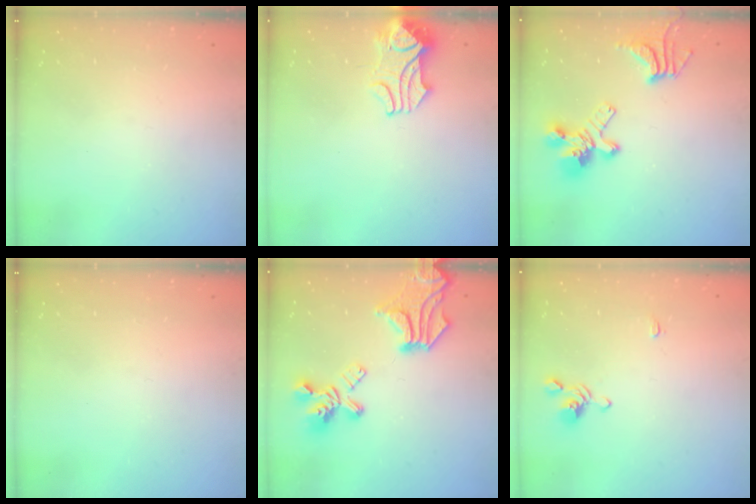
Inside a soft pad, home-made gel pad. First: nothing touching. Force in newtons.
{"total": 2.3, "press": 2.2, "slide": 0.5}
{"total": 6.4, "press": 6.0, "slide": 2.1}
{"total": 0.0}
{"total": 11.7, "press": 11.4, "slide": 2.8}
{"total": 1.0, "press": 0.9, "slide": 0.5}